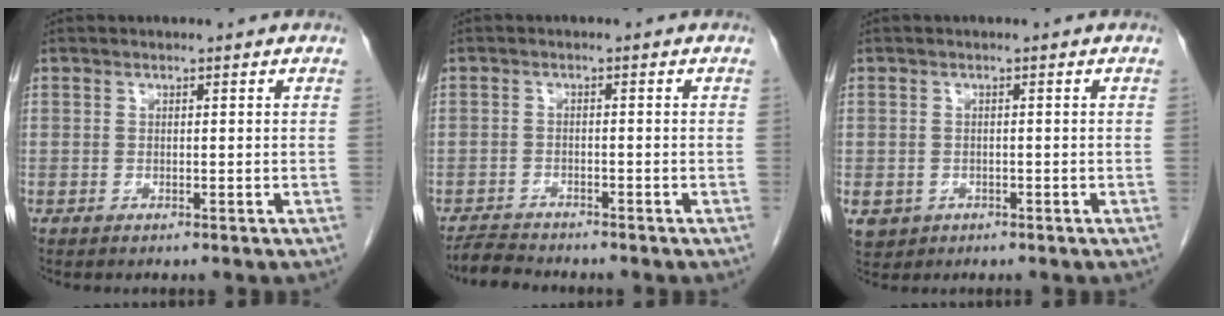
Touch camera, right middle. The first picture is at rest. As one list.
[{"total": 3.5, "force": [-3.4, 0.6, 0.4], "torque": [-0.010, -0.014, -0.061]}, {"total": 4.5, "force": [-2.0, 3.9, 1.1], "torque": [-0.025, -0.001, -0.026]}]